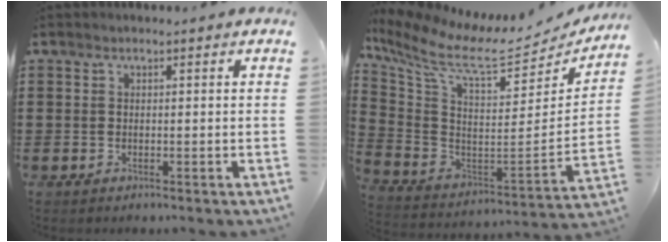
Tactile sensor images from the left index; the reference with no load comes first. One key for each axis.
{"total": 10.5, "fx": 8.0, "fy": 2.7, "fz": 6.2, "tx": -0.163, "ty": -0.069, "tz": 0.133}